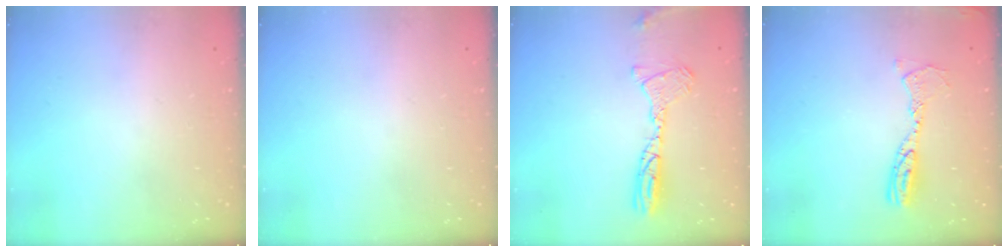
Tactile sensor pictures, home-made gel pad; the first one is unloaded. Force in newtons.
{"total": 0.0}
{"total": 13.0, "press": 12.6, "slide": 3.3}
{"total": 10.6, "press": 10.6, "slide": 0.9}